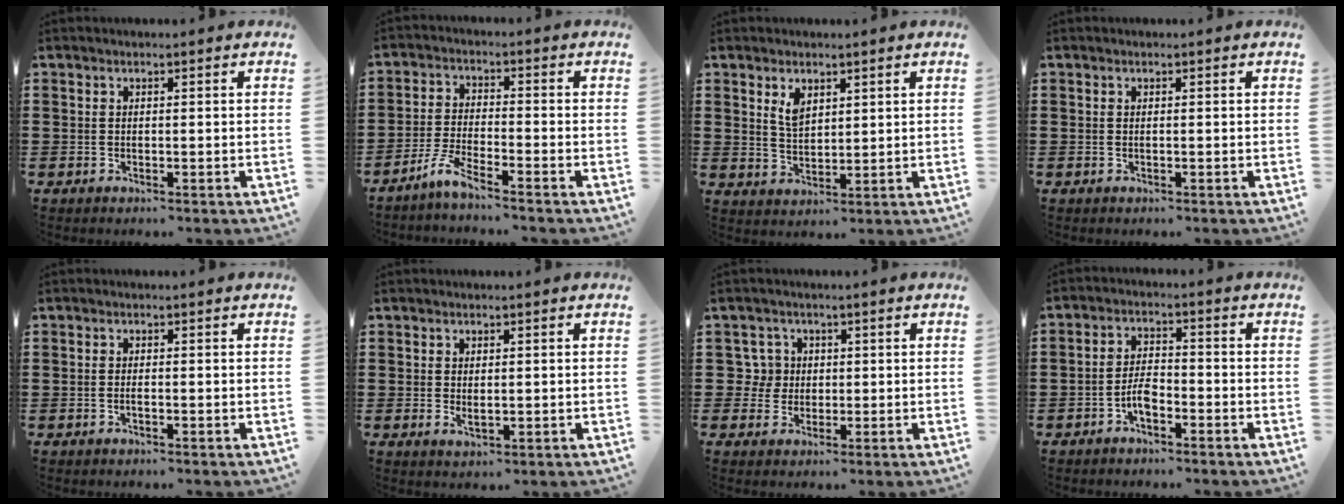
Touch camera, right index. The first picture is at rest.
{"total": 4.2, "force": [-3.6, 0.0, 2.3], "torque": [-0.068, -0.010, -0.077]}
{"total": 3.4, "force": [2.0, 1.9, 2.1], "torque": [-0.048, 0.005, 0.037]}
{"total": 0.0}
{"total": 0.7, "force": [-0.3, 0.1, 0.6], "torque": [-0.011, -0.004, -0.004]}
{"total": 1.6, "force": [0.2, 0.8, 1.4], "torque": [-0.027, 0.004, 0.002]}
{"total": 4.0, "force": [0.4, 3.9, 0.7], "torque": [-0.033, 0.012, 0.005]}
{"total": 3.4, "force": [-1.9, 1.7, 2.4], "torque": [-0.051, 0.005, -0.038]}